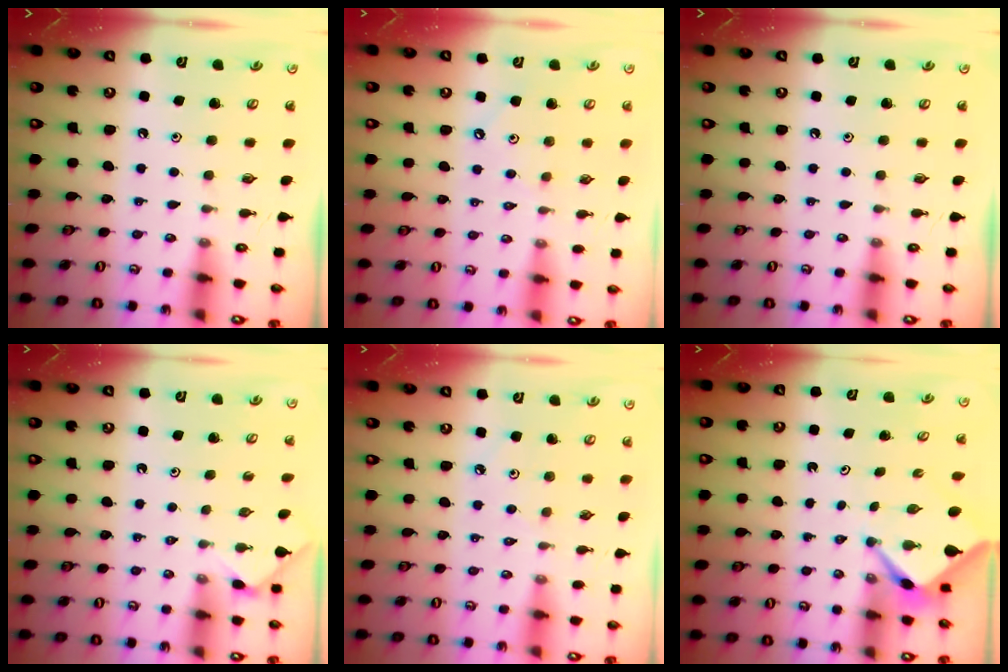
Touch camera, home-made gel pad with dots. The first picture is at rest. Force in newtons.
{"total": 2.8, "press": 2.7, "slide": 0.5}
{"total": 0.0}
{"total": 3.0, "press": 2.9, "slide": 0.4}
{"total": 2.6, "press": 2.5, "slide": 0.5}
{"total": 2.6, "press": 2.6, "slide": 0.3}